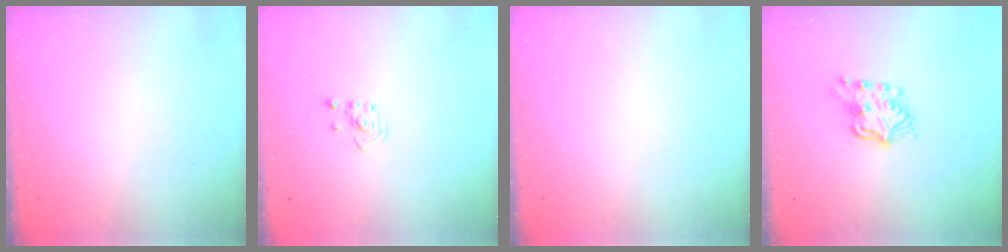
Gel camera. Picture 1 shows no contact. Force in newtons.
{"total": 2.3, "press": 2.2, "slide": 0.7}
{"total": 0.0}
{"total": 7.2, "press": 7.2, "slide": 0.4}